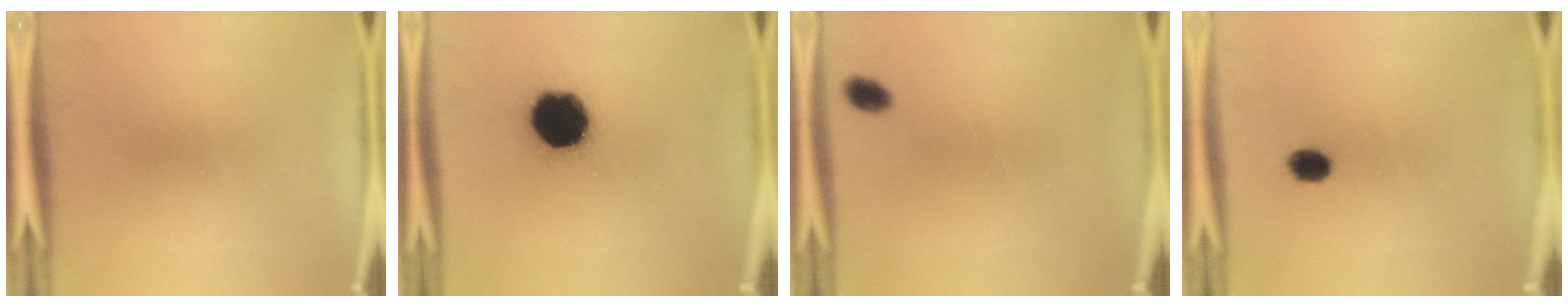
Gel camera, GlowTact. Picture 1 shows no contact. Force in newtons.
{"total": 18.2}
{"total": 2.2}
{"total": 3.3}